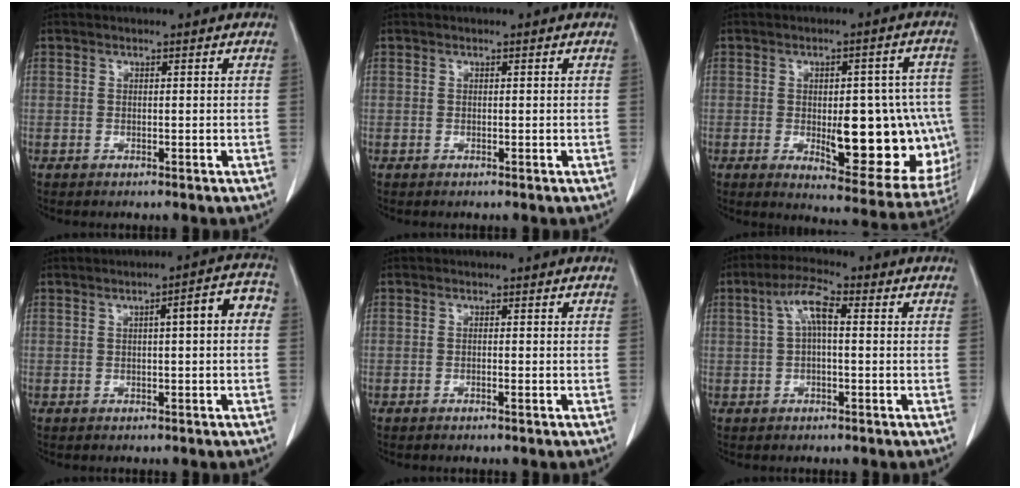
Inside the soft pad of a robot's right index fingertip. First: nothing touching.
{"total": 0.0}
{"total": 18.4, "force": [-2.7, 6.7, 16.9], "torque": [-0.153, 0.012, -0.007]}
{"total": 5.5, "force": [0.6, 0.9, 5.4], "torque": [-0.070, 0.024, 0.003]}
{"total": 0.5, "force": [-0.3, -0.1, 0.4], "torque": [-0.010, 0.001, -0.004]}
{"total": 5.6, "force": [1.0, 1.6, 5.3], "torque": [-0.109, 0.022, 0.019]}